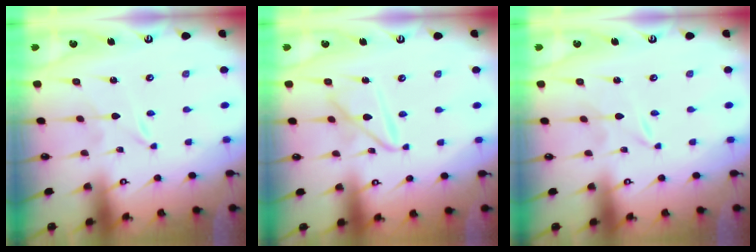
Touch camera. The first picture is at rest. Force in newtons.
{"total": 9.3, "press": 9.2, "slide": 0.8}
{"total": 0.0}